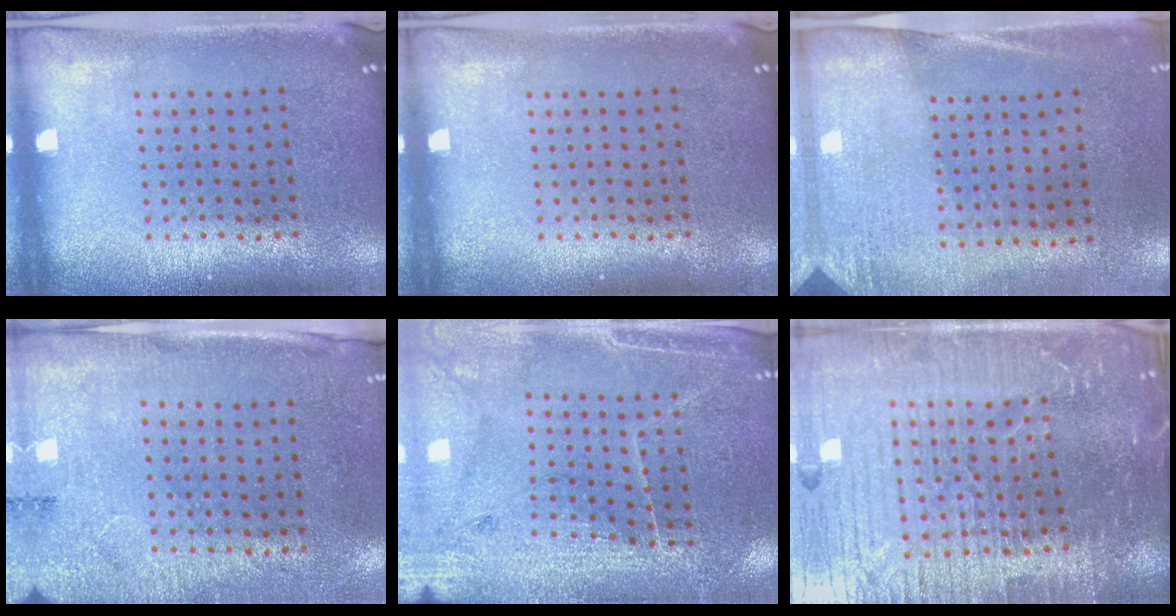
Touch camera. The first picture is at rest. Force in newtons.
{"total": 0.0}
{"total": 2.7, "press": 2.3, "slide": 1.4}
{"total": 2.6, "press": 2.2, "slide": 1.4}
{"total": 3.1, "press": 3.0, "slide": 0.7}
{"total": 6.6, "press": 5.8, "slide": 3.3}